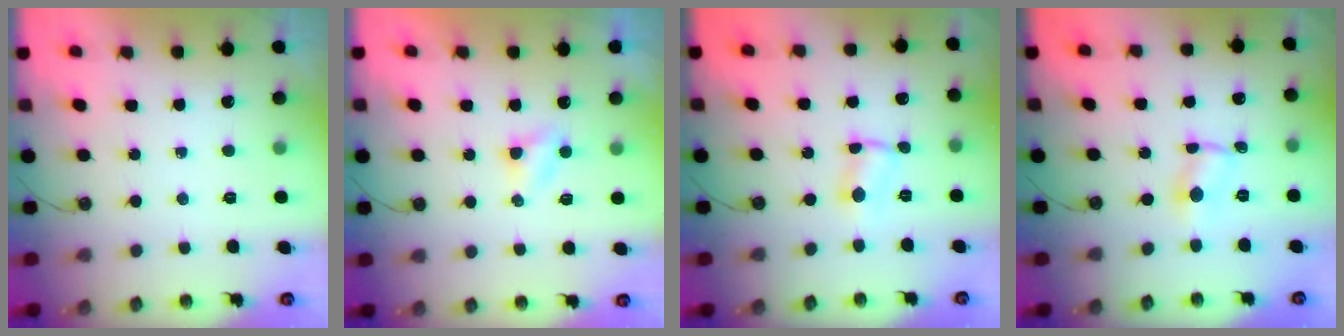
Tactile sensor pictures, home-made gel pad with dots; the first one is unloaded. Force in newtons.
{"total": 3.3, "press": 3.3, "slide": 0.4}
{"total": 3.0, "press": 3.0, "slide": 0.3}
{"total": 1.9, "press": 1.9, "slide": 0.2}